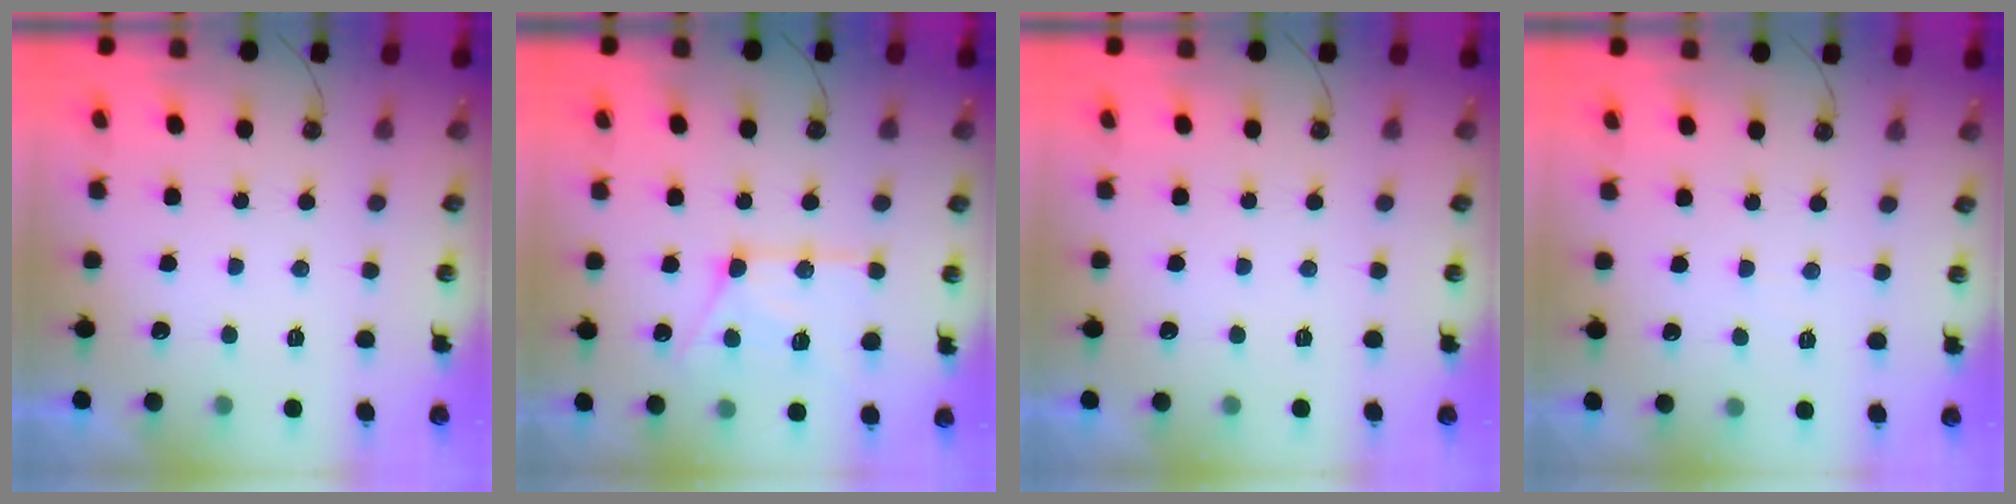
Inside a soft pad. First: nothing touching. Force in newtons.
{"total": 15.1, "press": 15.0, "slide": 1.4}
{"total": 0.0}
{"total": 3.2, "press": 3.1, "slide": 0.5}